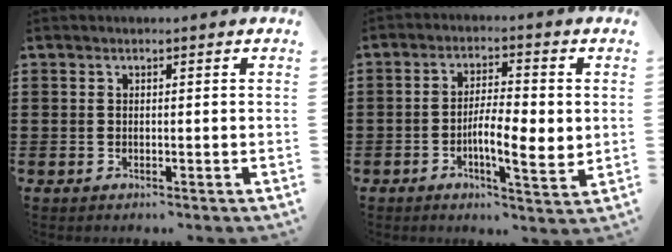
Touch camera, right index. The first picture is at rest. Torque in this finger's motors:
{"motor_torque": [0.29, -0.23, 0.31, 0.13]}